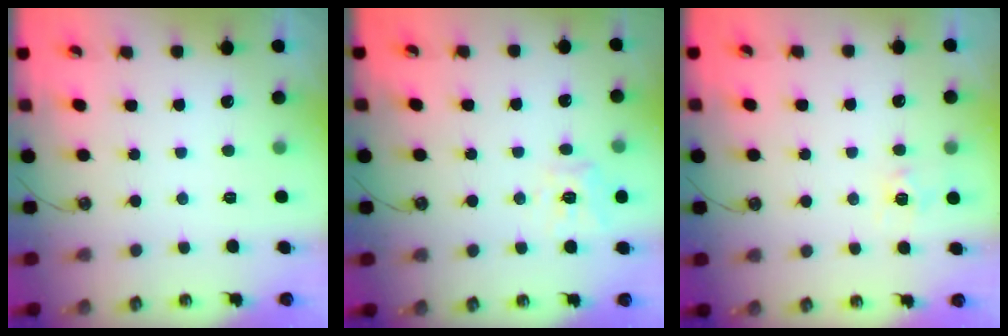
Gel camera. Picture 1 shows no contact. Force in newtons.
{"total": 10.8, "press": 10.7, "slide": 1.3}
{"total": 6.0, "press": 5.9, "slide": 0.8}